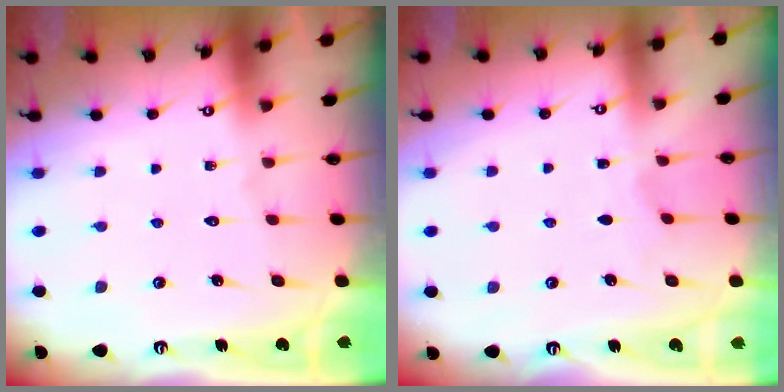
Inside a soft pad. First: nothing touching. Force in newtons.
{"total": 2.7, "press": 2.7, "slide": 0.2}